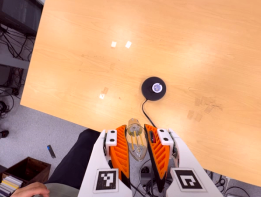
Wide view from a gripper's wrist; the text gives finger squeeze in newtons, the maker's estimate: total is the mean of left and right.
{"total": 21.1, "left": 23.0, "right": 19.2}